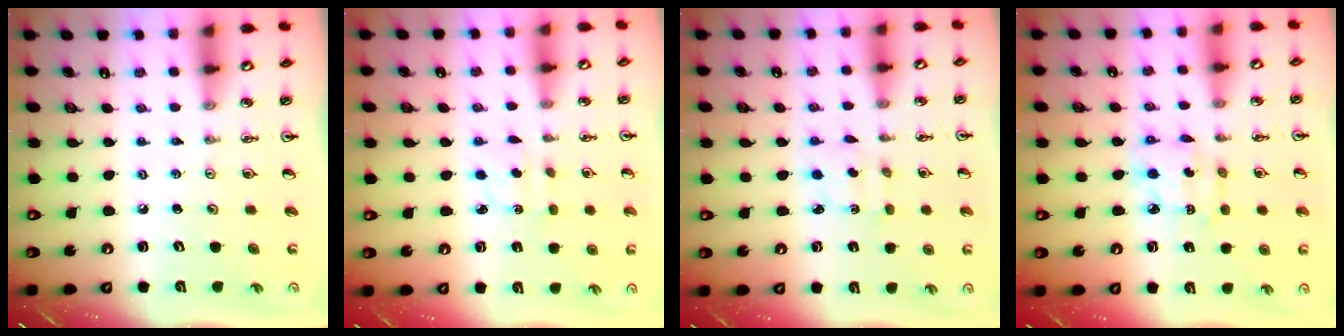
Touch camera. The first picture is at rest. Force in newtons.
{"total": 2.7, "press": 2.6, "slide": 0.5}
{"total": 2.2, "press": 2.1, "slide": 0.6}
{"total": 6.6, "press": 6.6, "slide": 0.4}